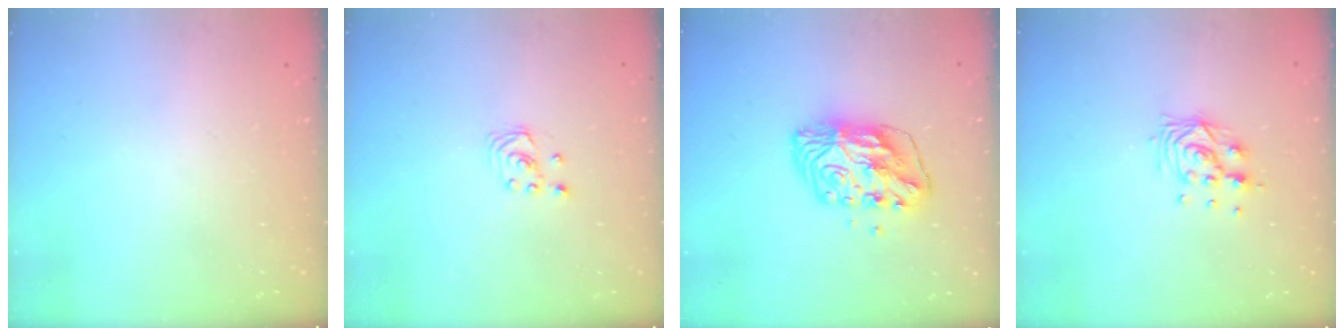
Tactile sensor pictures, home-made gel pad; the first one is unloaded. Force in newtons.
{"total": 1.8, "press": 1.8, "slide": 0.2}
{"total": 11.3, "press": 11.2, "slide": 1.6}
{"total": 9.5, "press": 9.5, "slide": 0.7}